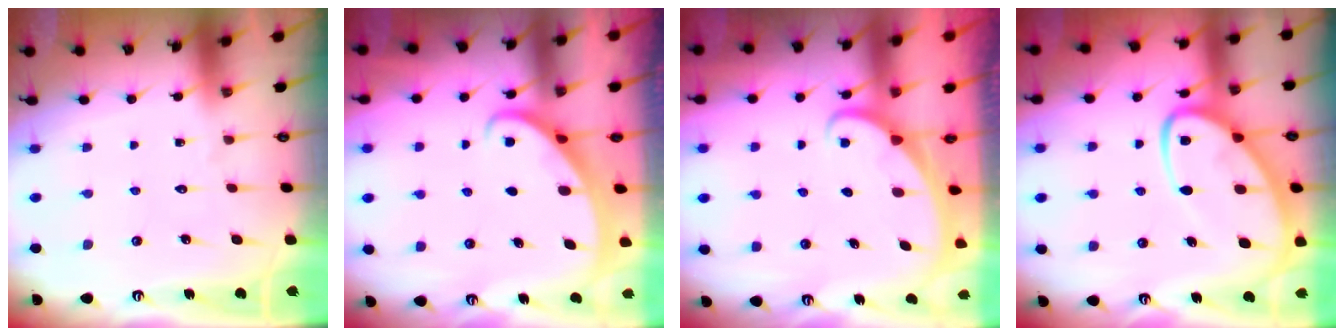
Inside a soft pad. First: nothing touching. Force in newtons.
{"total": 2.3, "press": 2.3, "slide": 0.2}
{"total": 1.7, "press": 1.7, "slide": 0.1}
{"total": 12.3, "press": 12.3, "slide": 0.9}